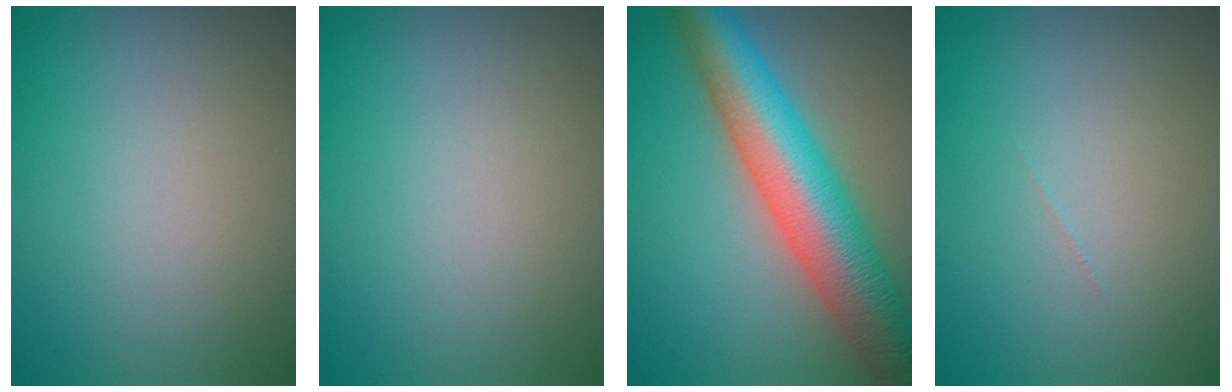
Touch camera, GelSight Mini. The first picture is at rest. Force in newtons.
{"total": 0.0}
{"total": 11.2, "press": 11.2, "slide": 0.4}
{"total": 0.0}